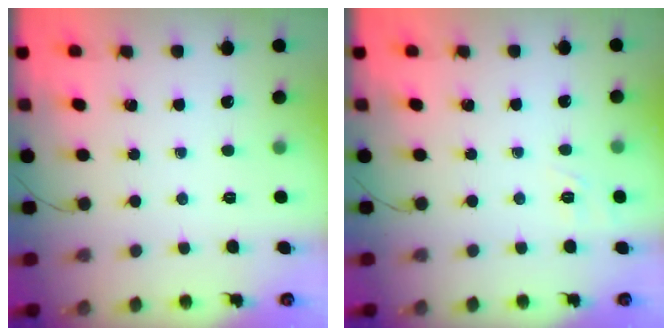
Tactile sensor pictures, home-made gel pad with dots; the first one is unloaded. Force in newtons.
{"total": 1.6, "press": 0.2, "slide": 1.6}